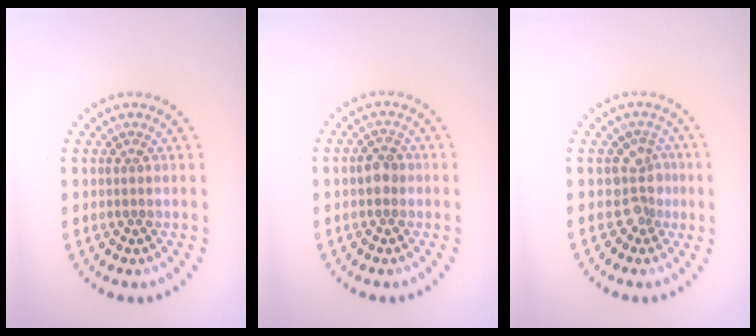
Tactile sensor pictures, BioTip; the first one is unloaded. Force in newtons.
{"total": 1.8, "press": 1.8, "slide": 0.3}
{"total": 2.4, "press": 2.0, "slide": 1.4}